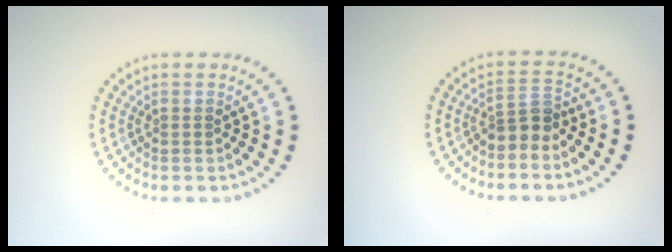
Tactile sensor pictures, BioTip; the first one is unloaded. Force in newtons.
{"total": 2.3, "press": 1.8, "slide": 1.5}